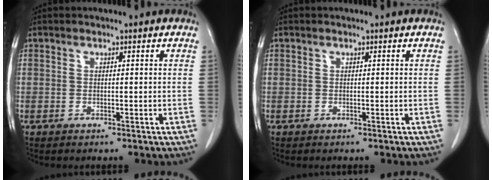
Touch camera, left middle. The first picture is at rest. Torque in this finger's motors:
{"motor_torque": [-0.08, 0.08, -0.07, -0.01]}